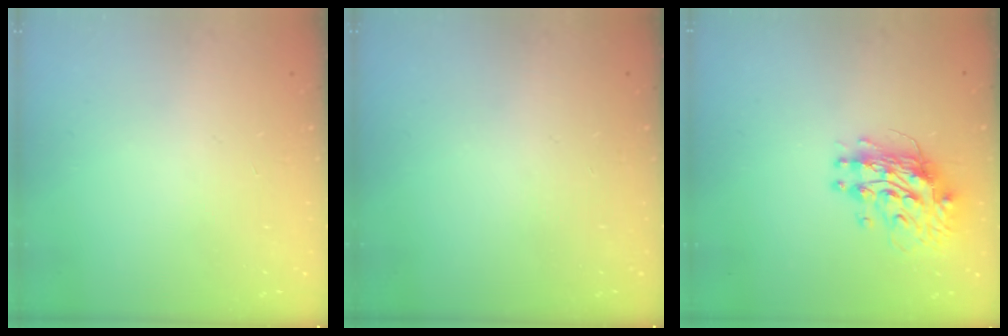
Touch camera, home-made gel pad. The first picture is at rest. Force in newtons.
{"total": 0.0}
{"total": 11.0, "press": 10.9, "slide": 1.0}